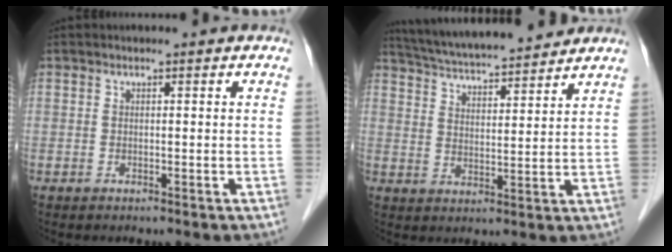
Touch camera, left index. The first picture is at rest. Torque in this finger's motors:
{"motor_torque": [0.04, -0.61, 0.24, 0.07]}